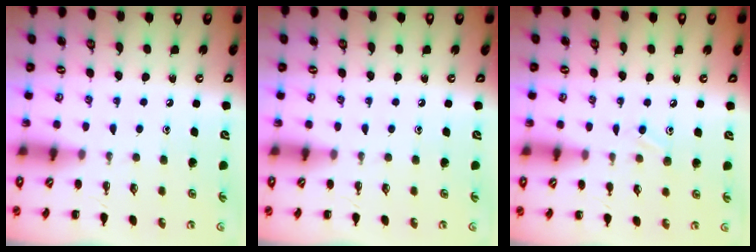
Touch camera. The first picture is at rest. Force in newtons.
{"total": 0.0}
{"total": 6.8, "press": 6.5, "slide": 2.0}